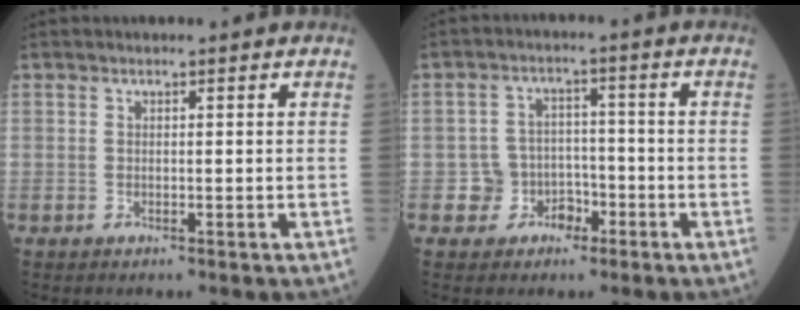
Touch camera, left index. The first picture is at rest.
{"total": 4.8, "force": [-2.1, 4.3, 0.5], "torque": [0.001, 0.016, -0.032]}